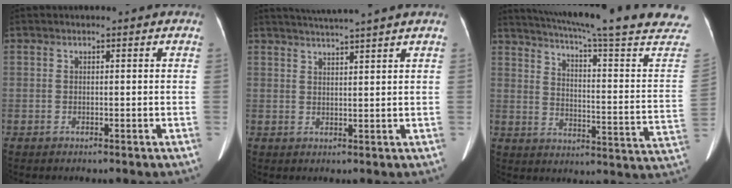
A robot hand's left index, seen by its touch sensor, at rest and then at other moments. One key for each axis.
{"total": 6.6, "fx": 5.8, "fy": -1.6, "fz": 2.6, "tx": -0.045, "ty": 0.012, "tz": 0.083}
{"total": 28.4, "fx": 24.2, "fy": 0.4, "fz": 14.8, "tx": -0.229, "ty": -0.069, "tz": 0.300}